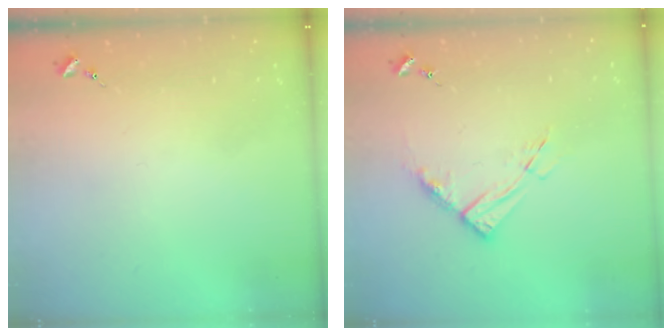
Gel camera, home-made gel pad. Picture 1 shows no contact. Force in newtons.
{"total": 9.6, "press": 9.5, "slide": 1.1}